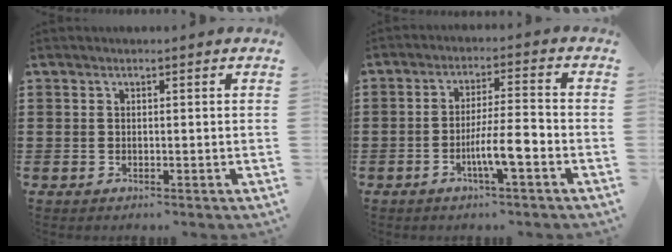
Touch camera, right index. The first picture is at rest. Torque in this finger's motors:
{"motor_torque": [1.85, -0.27, 0.30, 0.19]}